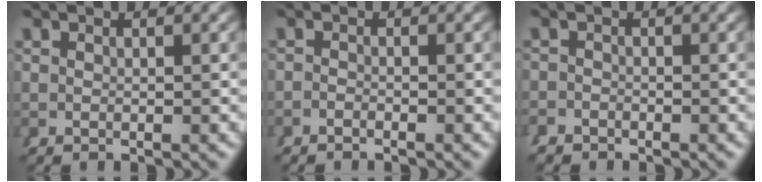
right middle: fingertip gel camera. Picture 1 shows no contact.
{"total": 1.2, "force": [-1.0, -0.6, -0.3], "torque": [0.010, -0.003, -0.019]}
{"total": 1.6, "force": [-1.5, 0.1, -0.5], "torque": [0.014, -0.012, -0.021]}